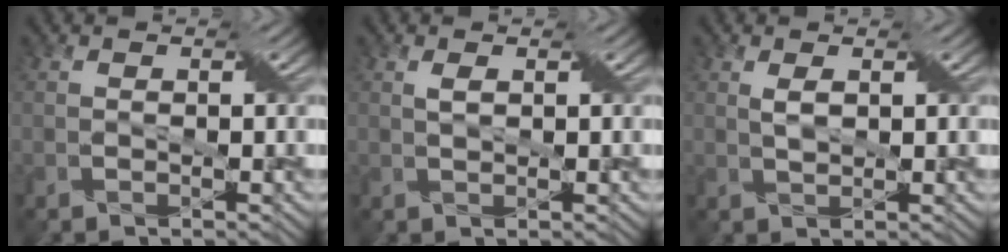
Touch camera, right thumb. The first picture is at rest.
{"total": 1.2, "force": [0.5, 0.4, 1.0], "torque": [-0.027, 0.004, 0.011]}
{"total": 1.8, "force": [0.7, 0.7, 1.6], "torque": [-0.039, 0.002, 0.016]}